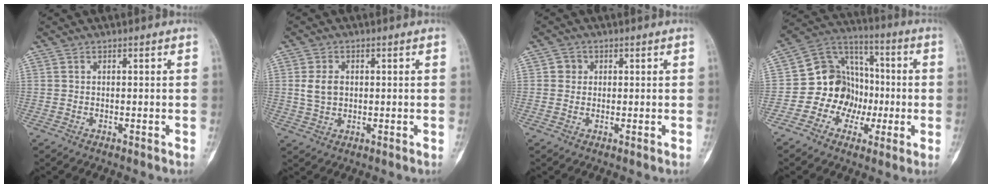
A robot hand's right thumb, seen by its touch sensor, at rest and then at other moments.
{"total": 4.4, "force": [0.5, 3.2, 2.9], "torque": [-0.049, 0.002, 0.014]}
{"total": 2.1, "force": [0.4, 2.0, 0.5], "torque": [0.003, 0.003, 0.002]}
{"total": 13.8, "force": [-2.5, 12.1, 6.2], "torque": [-0.046, 0.054, -0.048]}